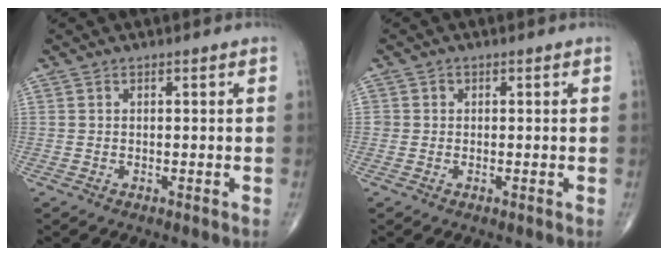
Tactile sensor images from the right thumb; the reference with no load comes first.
{"total": 1.1, "force": [0.0, 1.1, 0.1], "torque": [0.007, 0.004, -0.001]}